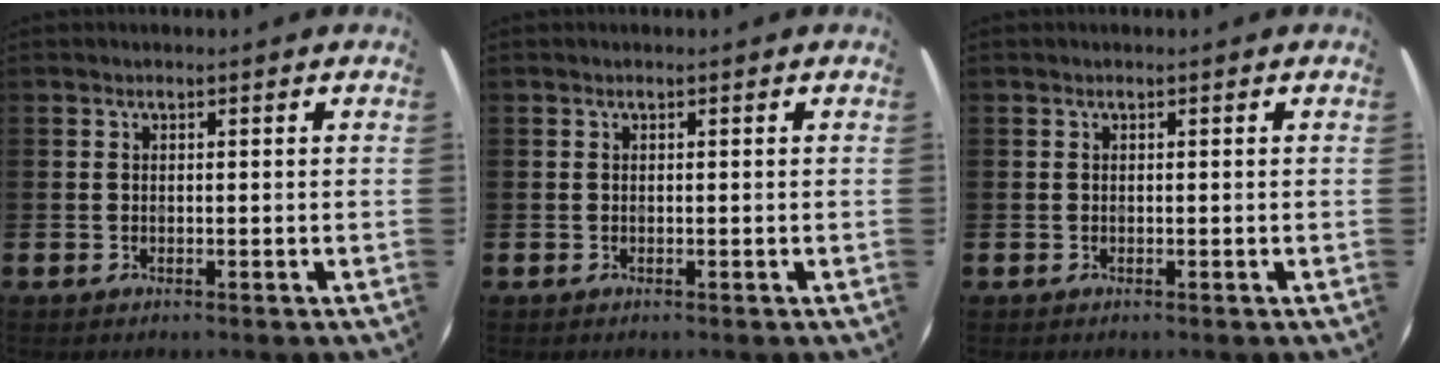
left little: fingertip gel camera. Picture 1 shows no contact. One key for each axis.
{"total": 0.0}
{"total": 0.0}